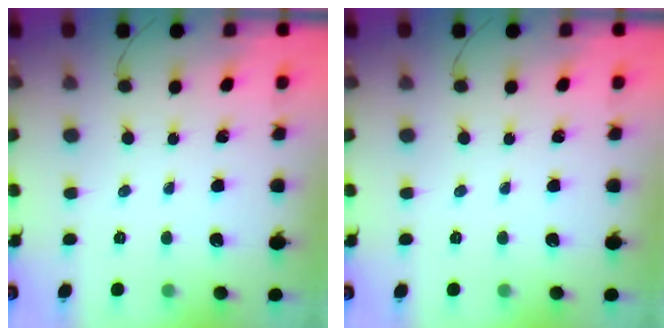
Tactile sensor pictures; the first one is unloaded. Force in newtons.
{"total": 0.0}